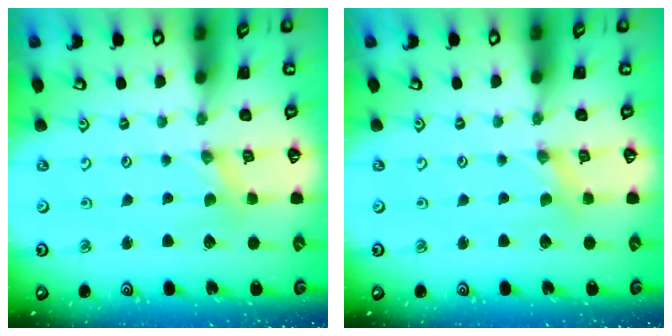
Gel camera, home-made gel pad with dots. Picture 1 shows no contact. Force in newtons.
{"total": 0.0}